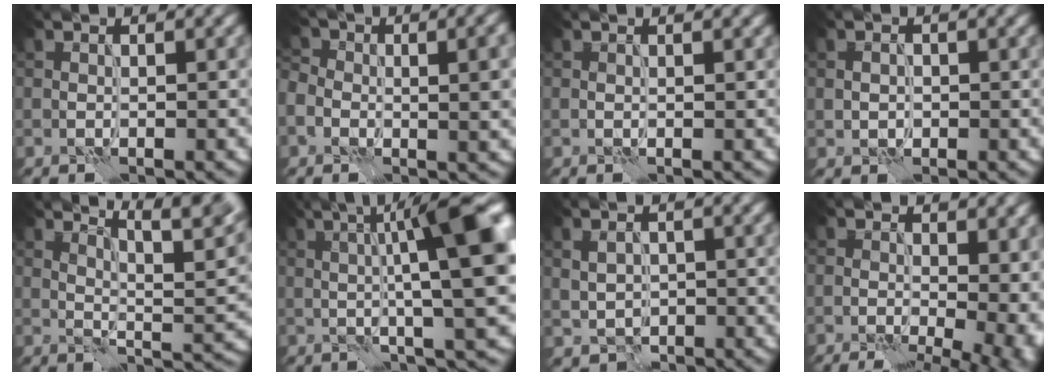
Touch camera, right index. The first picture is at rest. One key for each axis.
{"total": 8.4, "fx": -0.2, "fy": 5.1, "fz": 6.6, "tx": -0.083, "ty": -0.002, "tz": -0.002}
{"total": 0.7, "fx": 0.4, "fy": 0.3, "fz": 0.4, "tx": -0.003, "ty": -0.001, "tz": 0.002}
{"total": 1.1, "fx": -0.2, "fy": 1.0, "fz": 0.4, "tx": -0.010, "ty": 0.000, "tz": -0.001}
{"total": 9.6, "fx": 6.5, "fy": 2.5, "fz": 6.6, "tx": -0.092, "ty": 0.010, "tz": 0.084}
{"total": 11.8, "fx": 1.7, "fy": 2.5, "fz": 11.4, "tx": -0.148, "ty": 0.015, "tz": 0.027}
{"total": 1.3, "fx": -0.1, "fy": 1.2, "fz": 0.5, "tx": -0.013, "ty": -0.001, "tz": 0.004}
{"total": 11.4, "fx": -0.4, "fy": 5.7, "fz": 9.8, "tx": -0.070, "ty": 0.009, "tz": 0.016}